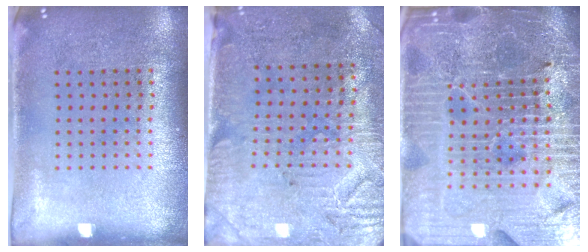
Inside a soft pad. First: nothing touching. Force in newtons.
{"total": 3.1, "press": 2.6, "slide": 1.5}
{"total": 6.6, "press": 5.8, "slide": 3.0}